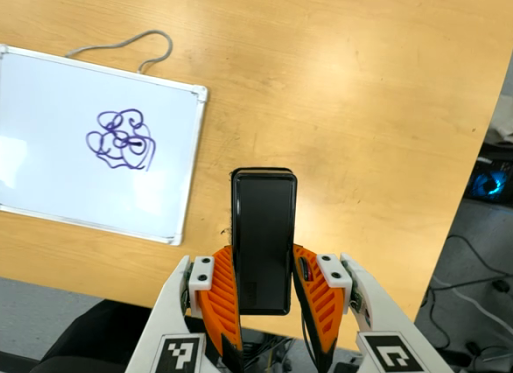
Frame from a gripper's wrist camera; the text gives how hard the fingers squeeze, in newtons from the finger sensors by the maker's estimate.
{"total": 4.8, "left": 3.1, "right": 6.5}